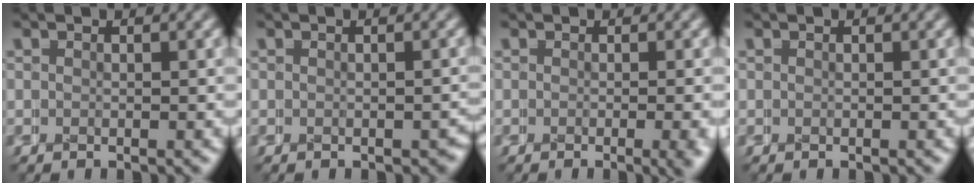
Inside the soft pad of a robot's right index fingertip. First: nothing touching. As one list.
[{"total": 0.8, "force": [-0.6, 0.5, 0.2], "torque": [-0.001, -0.001, -0.007]}, {"total": 1.6, "force": [-0.7, -0.2, 1.5], "torque": [-0.014, -0.002, -0.009]}, {"total": 0.0}]